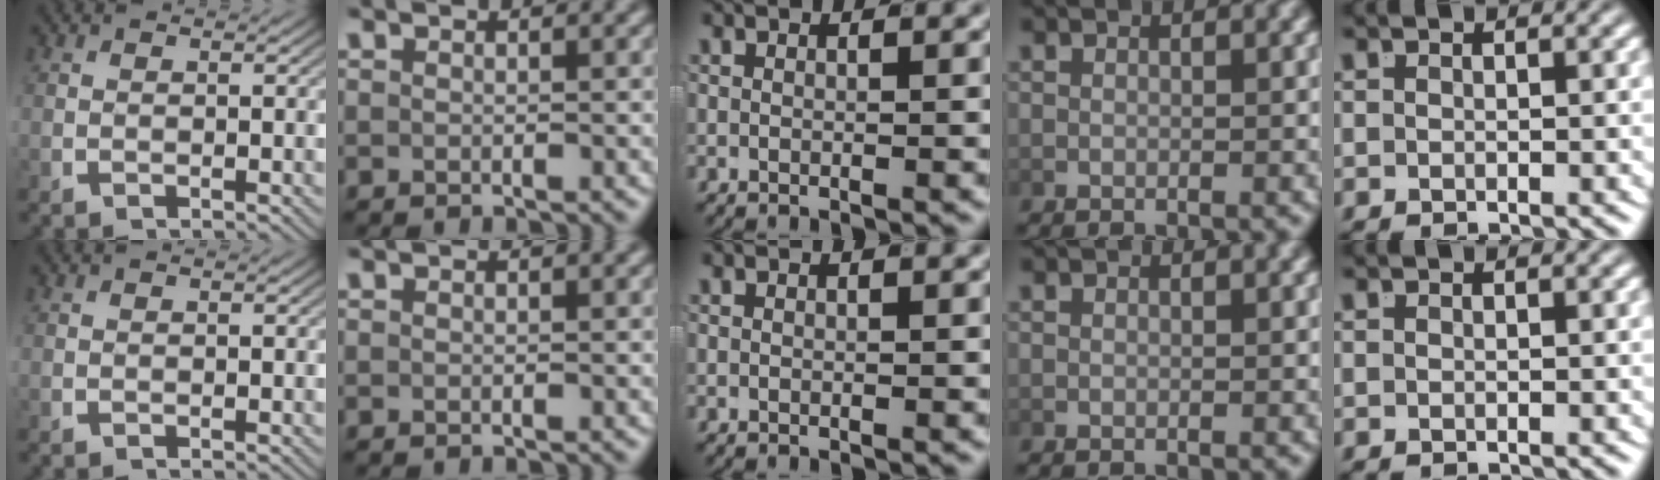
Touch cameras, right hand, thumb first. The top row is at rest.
{}